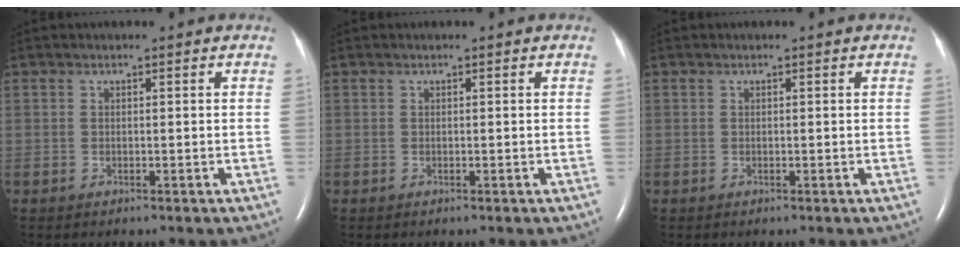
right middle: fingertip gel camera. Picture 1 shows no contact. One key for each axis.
{"total": 0.0}
{"total": 0.0}